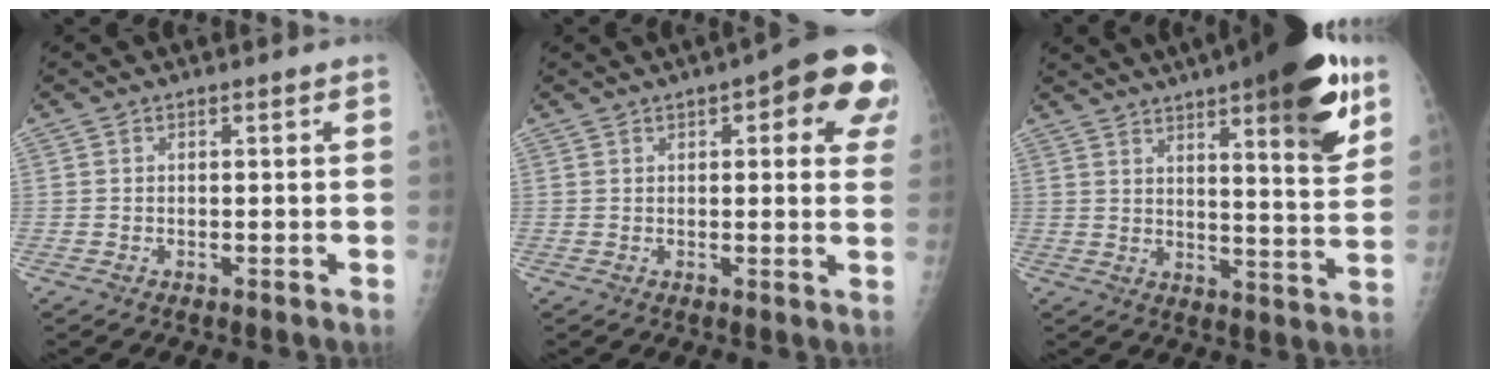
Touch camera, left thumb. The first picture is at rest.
{"total": 13.5, "force": [5.6, 4.7, 11.3], "torque": [-0.098, -0.009, 0.054]}
{"total": 20.8, "force": [11.6, 4.6, 16.6], "torque": [-0.211, -0.044, 0.164]}